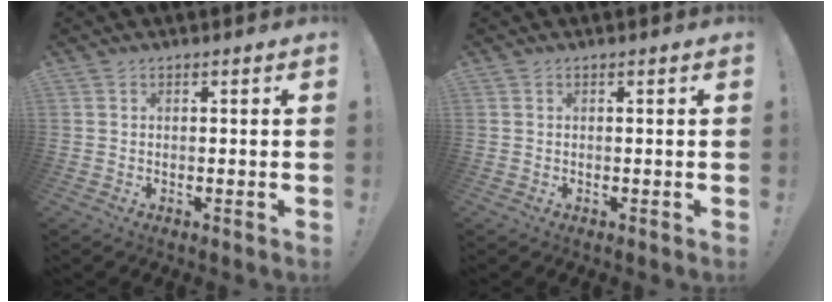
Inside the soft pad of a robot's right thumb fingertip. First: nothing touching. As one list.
[{"total": 0.0}]